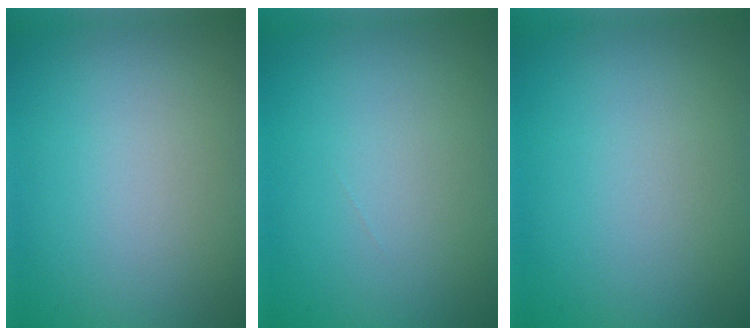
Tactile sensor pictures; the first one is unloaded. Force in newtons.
{"total": 0.0}
{"total": 0.0}